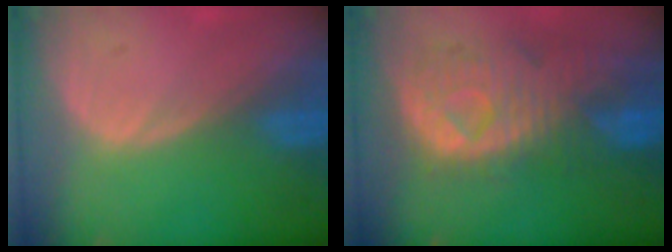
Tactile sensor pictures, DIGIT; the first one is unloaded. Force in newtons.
{"total": 11.0, "press": 9.7, "slide": 5.2}